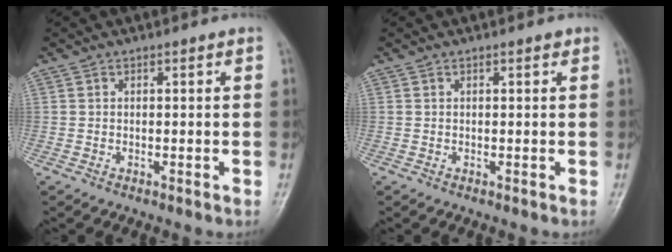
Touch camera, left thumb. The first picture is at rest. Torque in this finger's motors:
{"motor_torque": [0.13, -0.02, 0.16, -0.23, 0.01]}